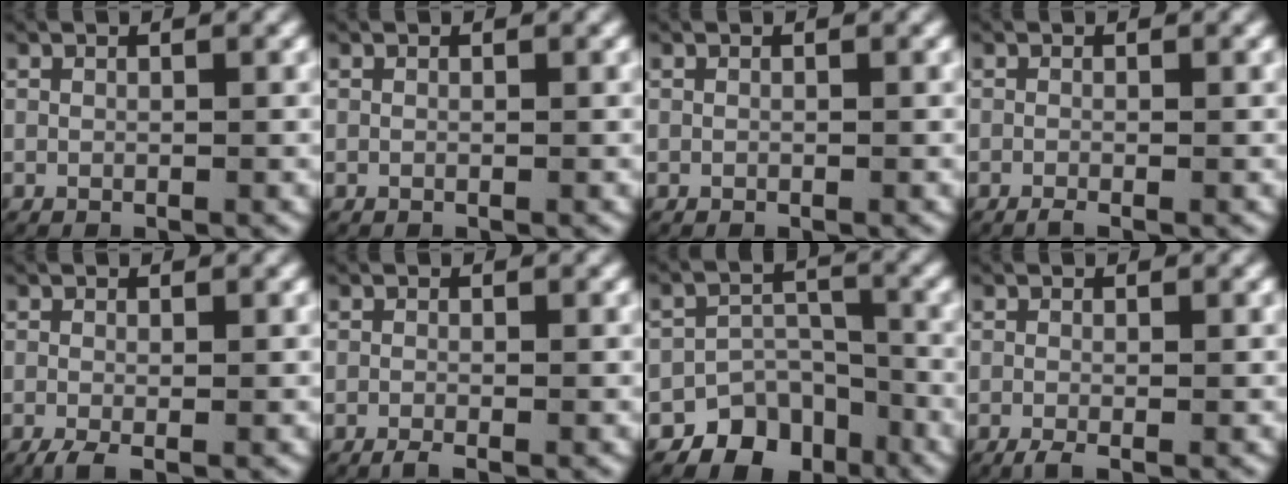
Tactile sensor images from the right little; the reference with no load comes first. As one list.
[{"total": 0.0}, {"total": 0.0}, {"total": 1.0, "force": [-0.8, 0.1, 0.7], "torque": [-0.014, -0.005, -0.013]}, {"total": 1.8, "force": [-1.1, 0.6, 1.3], "torque": [-0.030, -0.011, -0.015]}, {"total": 1.2, "force": [-1.0, 0.1, 0.7], "torque": [-0.015, -0.006, -0.016]}, {"total": 10.2, "force": [-6.3, 7.3, 3.2], "torque": [-0.047, -0.013, -0.113]}, {"total": 1.5, "force": [-1.0, 0.3, 1.0], "torque": [-0.022, -0.007, -0.015]}]